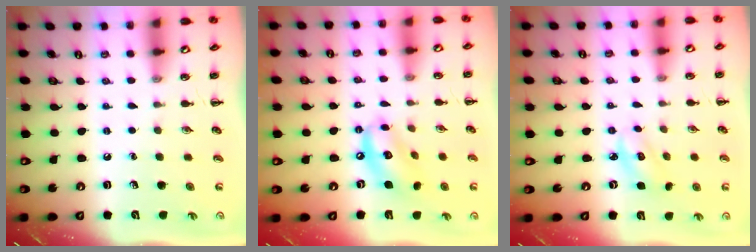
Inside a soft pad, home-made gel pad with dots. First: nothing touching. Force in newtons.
{"total": 11.4, "press": 11.2, "slide": 1.8}
{"total": 2.9, "press": 2.8, "slide": 0.6}